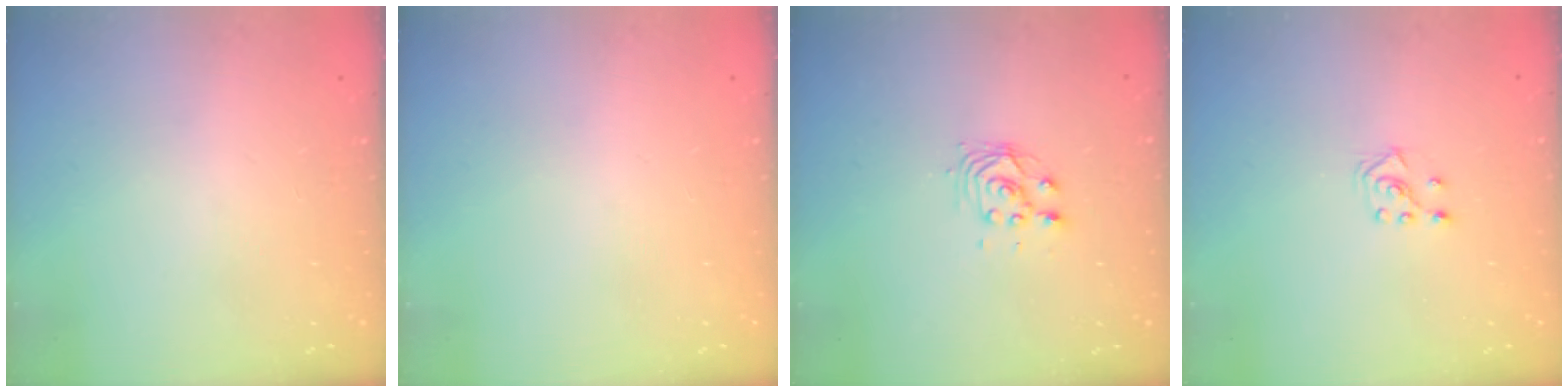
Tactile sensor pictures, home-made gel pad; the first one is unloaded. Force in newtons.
{"total": 0.0}
{"total": 4.4, "press": 4.4, "slide": 0.2}
{"total": 3.5, "press": 3.4, "slide": 0.9}